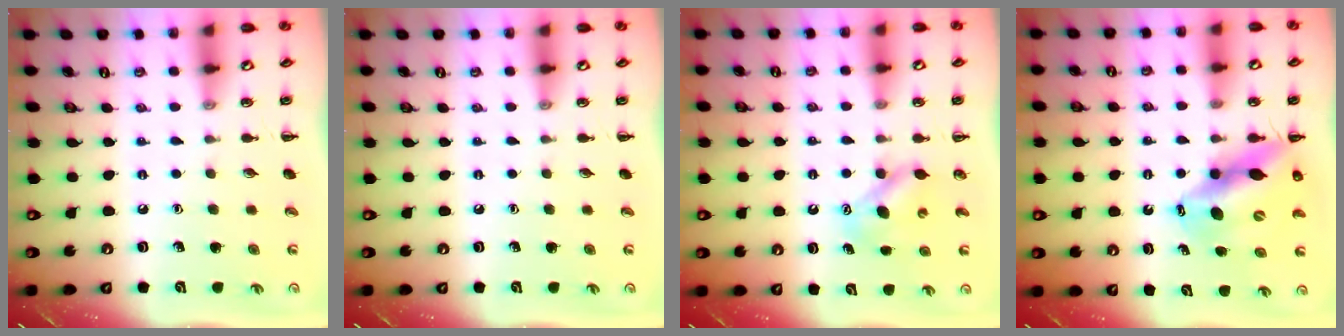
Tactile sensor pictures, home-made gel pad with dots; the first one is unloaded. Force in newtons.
{"total": 0.0}
{"total": 6.1, "press": 6.1, "slide": 0.3}
{"total": 13.6, "press": 13.1, "slide": 3.5}